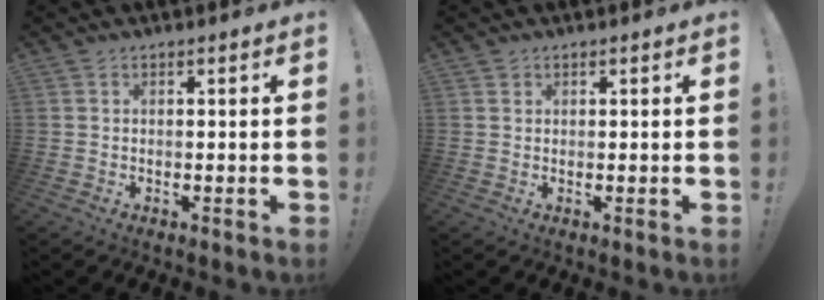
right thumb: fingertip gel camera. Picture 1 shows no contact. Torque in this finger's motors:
{"motor_torque": [-0.20, 0.02, 0.02, -0.15, 0.00]}